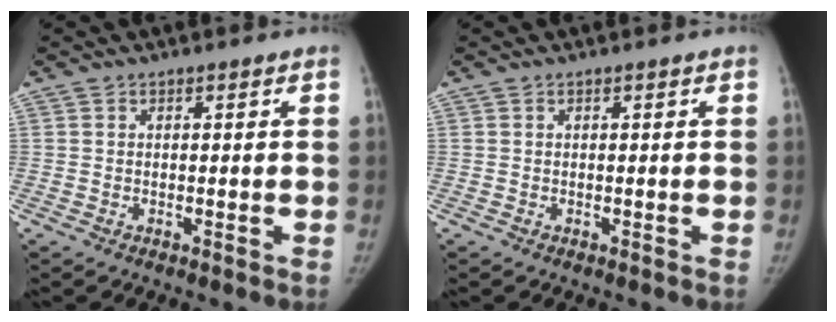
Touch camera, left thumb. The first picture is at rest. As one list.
[{"total": 0.0}]